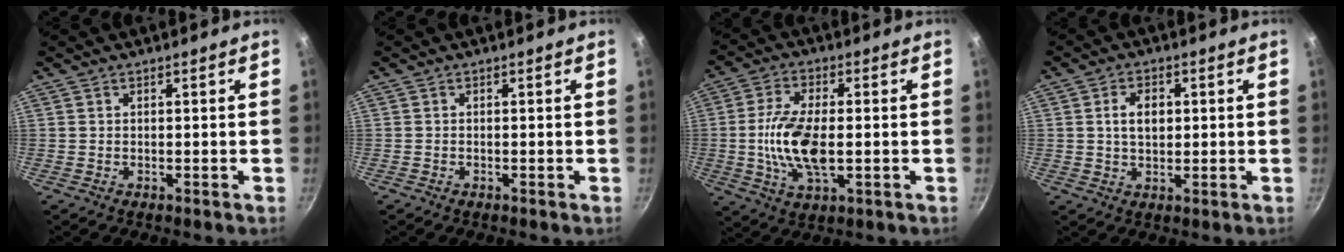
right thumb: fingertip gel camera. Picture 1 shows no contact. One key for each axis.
{"total": 0.0}
{"total": 11.8, "fx": -0.9, "fy": 5.4, "fz": 10.5, "tx": -0.207, "ty": 0.002, "tz": -0.020}
{"total": 5.0, "fx": 0.8, "fy": 3.4, "fz": 3.6, "tx": -0.046, "ty": 0.004, "tz": 0.013}